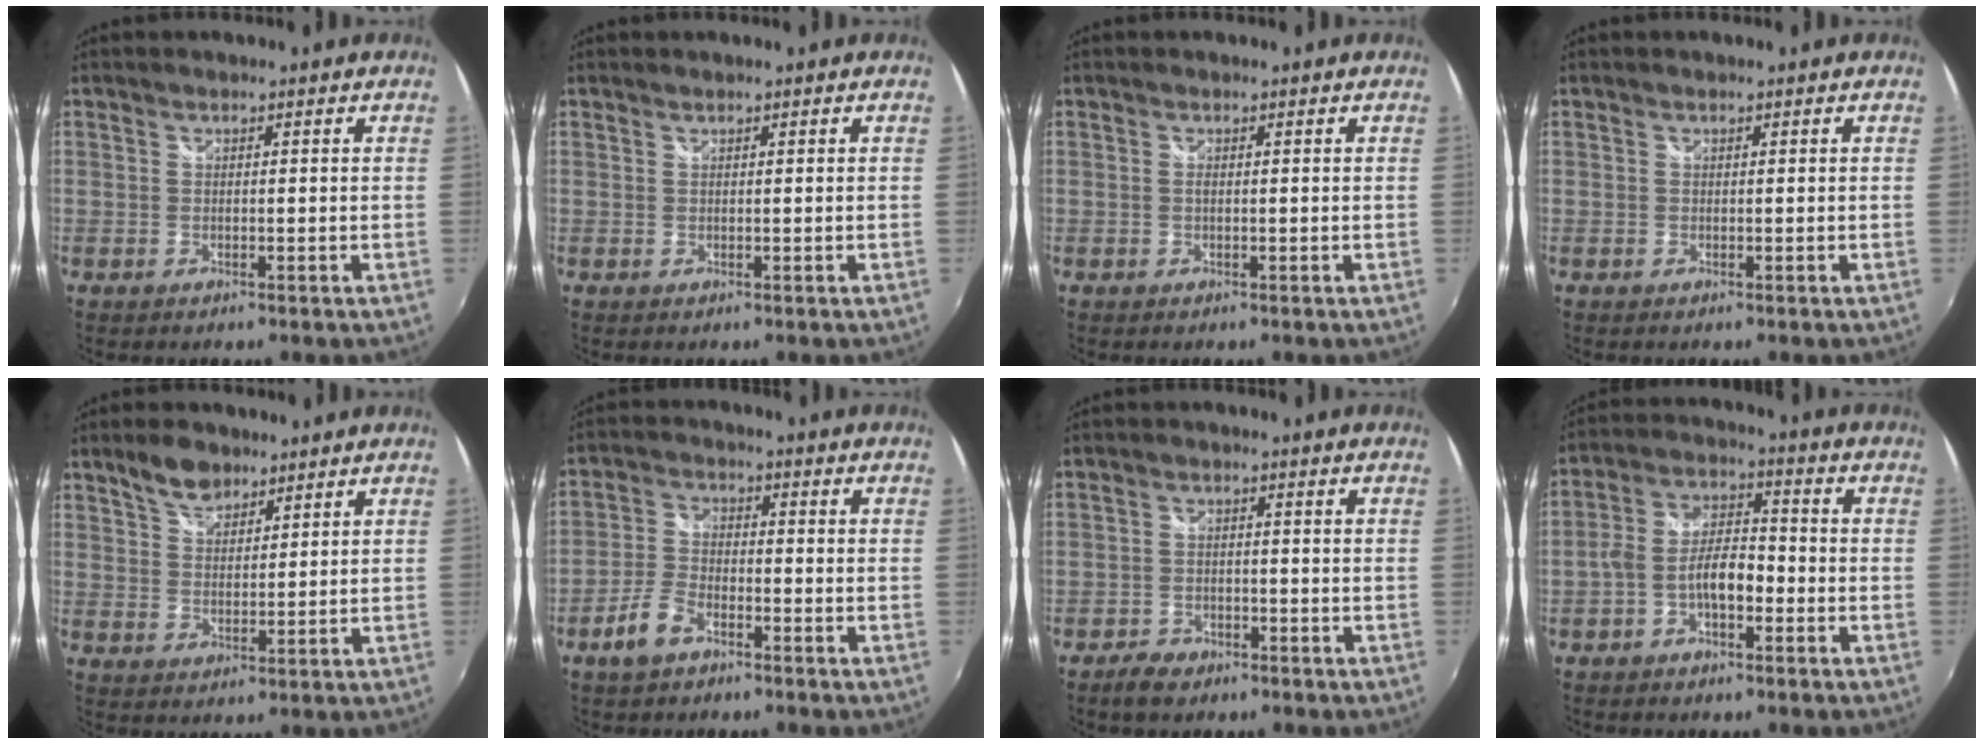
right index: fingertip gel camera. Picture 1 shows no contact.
{"total": 0.0}
{"total": 0.5, "force": [-0.1, 0.0, 0.5], "torque": [-0.010, 0.001, -0.003]}
{"total": 0.0}
{"total": 5.7, "force": [4.2, 2.9, 2.5], "torque": [-0.037, 0.009, 0.077]}
{"total": 6.1, "force": [-4.0, 2.7, 3.7], "torque": [-0.086, 0.005, -0.077]}
{"total": 4.2, "force": [-3.3, 2.3, 1.2], "torque": [-0.036, 0.009, -0.054]}
{"total": 7.0, "force": [-3.0, 3.0, 5.5], "torque": [-0.117, 0.017, -0.053]}